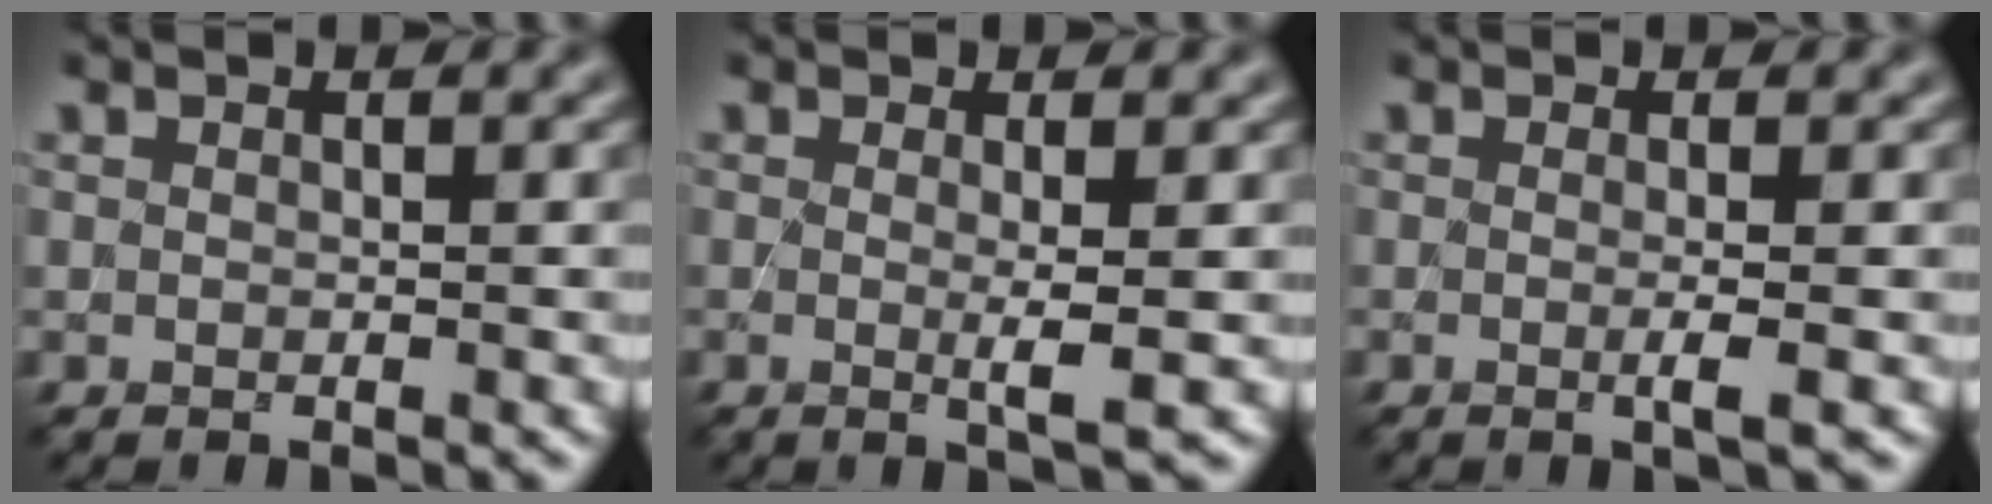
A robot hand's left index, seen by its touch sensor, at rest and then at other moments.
{"total": 2.3, "force": [0.1, 0.3, 2.3], "torque": [-0.041, -0.008, -0.003]}
{"total": 1.9, "force": [-0.1, 0.6, 1.8], "torque": [-0.028, -0.007, -0.009]}